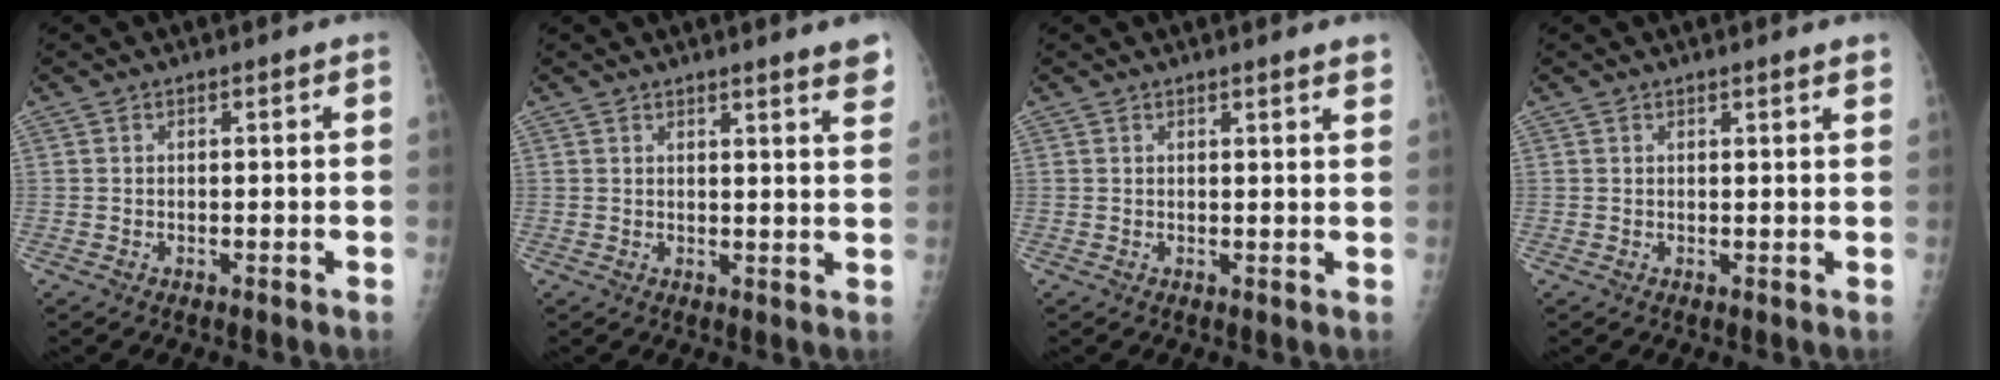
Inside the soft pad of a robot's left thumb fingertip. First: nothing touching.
{"total": 5.9, "force": [4.8, 0.2, 3.4], "torque": [-0.033, -0.023, 0.047]}
{"total": 3.1, "force": [2.7, 0.1, 1.6], "torque": [-0.017, -0.009, 0.026]}
{"total": 2.5, "force": [2.2, 0.1, 1.3], "torque": [-0.011, -0.006, 0.021]}